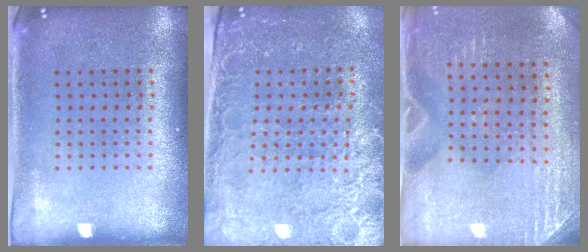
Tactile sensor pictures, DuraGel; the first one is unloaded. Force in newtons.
{"total": 3.0, "press": 2.8, "slide": 1.1}
{"total": 2.8, "press": 2.6, "slide": 1.2}